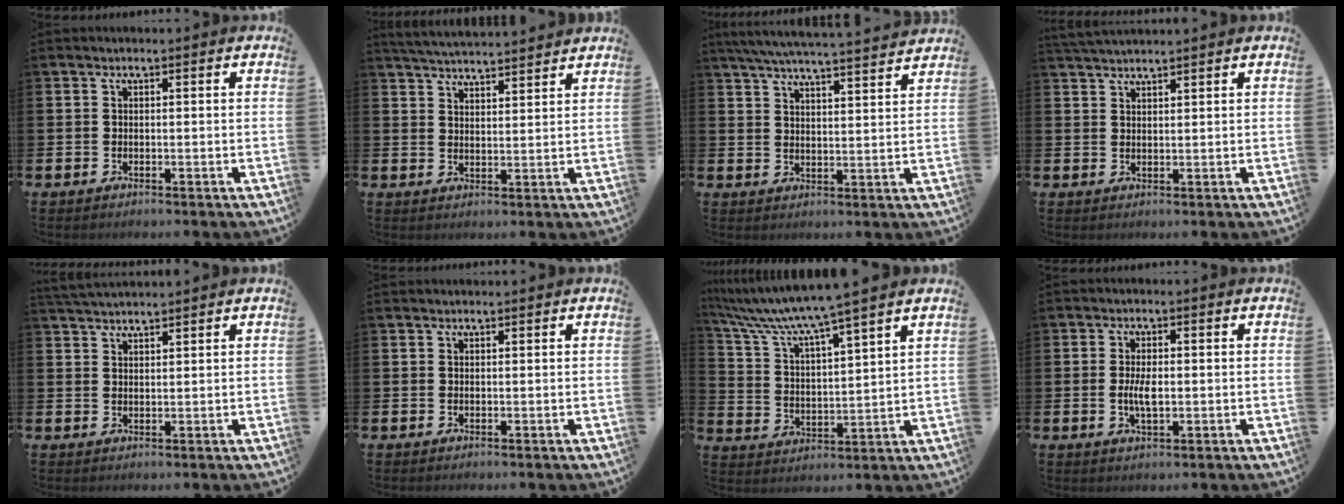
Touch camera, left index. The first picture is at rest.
{"total": 4.6, "force": [4.6, -0.1, 0.2], "torque": [-0.015, -0.029, 0.081]}
{"total": 6.2, "force": [6.0, -0.2, 1.8], "torque": [-0.052, -0.038, 0.104]}
{"total": 2.4, "force": [2.4, 0.2, 0.4], "torque": [-0.011, -0.006, 0.045]}
{"total": 2.8, "force": [2.7, 0.2, 0.4], "torque": [-0.012, -0.010, 0.051]}
{"total": 0.5, "force": [0.5, 0.0, 0.1], "torque": [0.008, -0.003, 0.008]}
{"total": 8.2, "force": [7.5, -0.5, 3.3], "torque": [-0.099, -0.049, 0.124]}
{"total": 3.4, "force": [-0.2, 1.3, 3.1], "torque": [-0.057, 0.002, -0.004]}